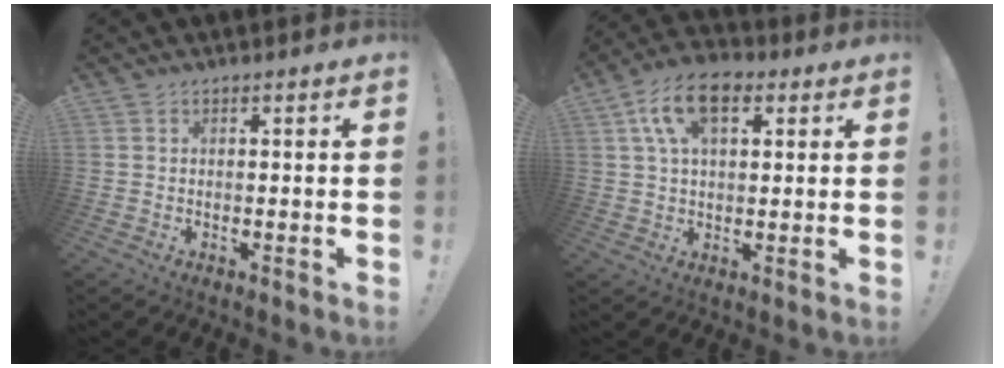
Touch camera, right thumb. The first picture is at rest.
{"total": 12.7, "force": [4.9, 6.9, 9.4], "torque": [-0.173, 0.005, 0.091]}